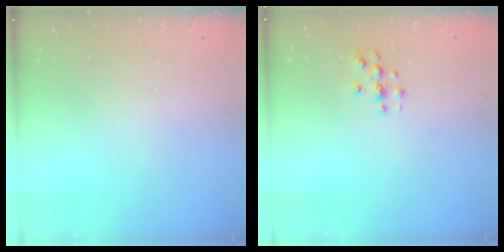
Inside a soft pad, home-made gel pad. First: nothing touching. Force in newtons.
{"total": 2.8, "press": 2.8, "slide": 0.3}